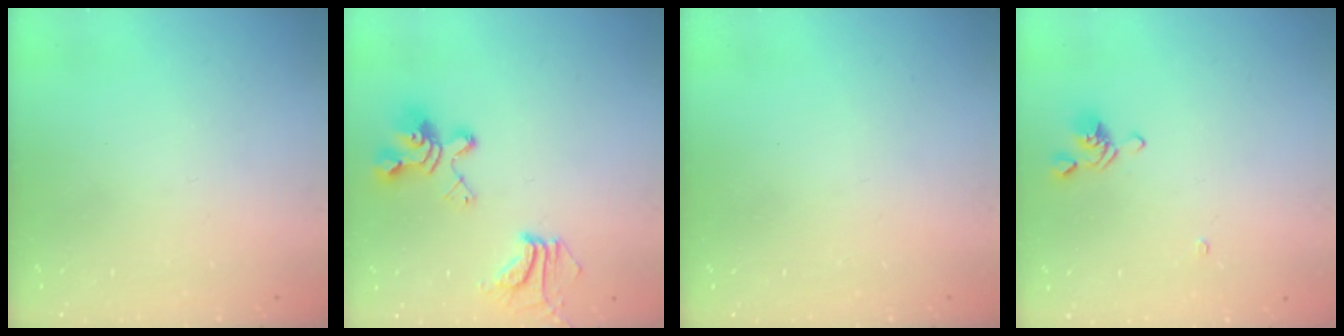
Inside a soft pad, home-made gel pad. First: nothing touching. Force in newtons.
{"total": 11.4, "press": 11.2, "slide": 2.2}
{"total": 0.0}
{"total": 1.9, "press": 1.8, "slide": 0.4}